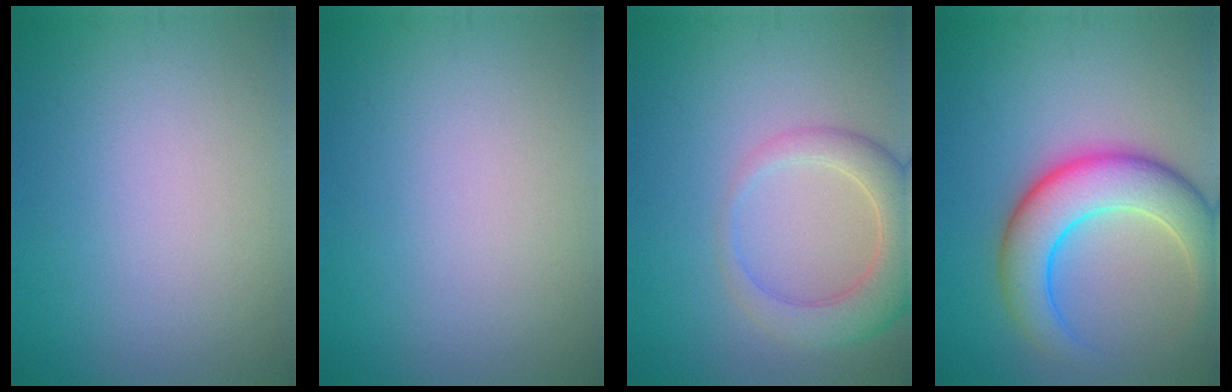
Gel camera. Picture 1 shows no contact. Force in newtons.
{"total": 0.0}
{"total": 4.9, "press": 4.9, "slide": 0.5}
{"total": 7.6, "press": 7.6, "slide": 0.3}